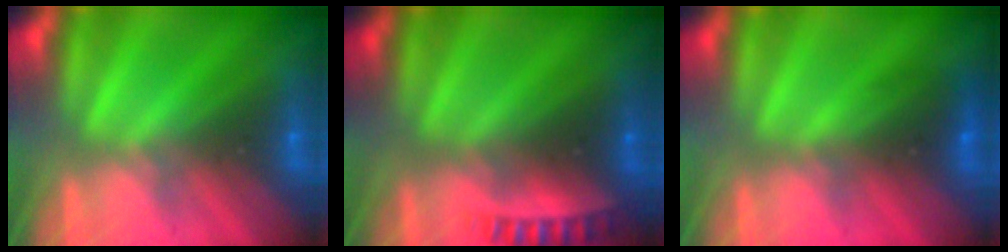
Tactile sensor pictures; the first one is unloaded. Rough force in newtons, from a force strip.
{"total": 2.6}
{"total": 2.6}